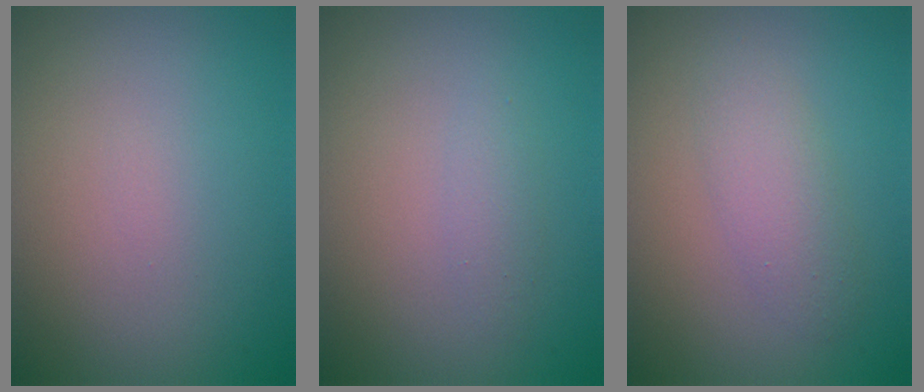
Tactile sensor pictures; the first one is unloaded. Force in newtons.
{"total": 0.9, "press": 0.9, "slide": 0.0}
{"total": 2.4, "press": 2.4, "slide": 0.2}